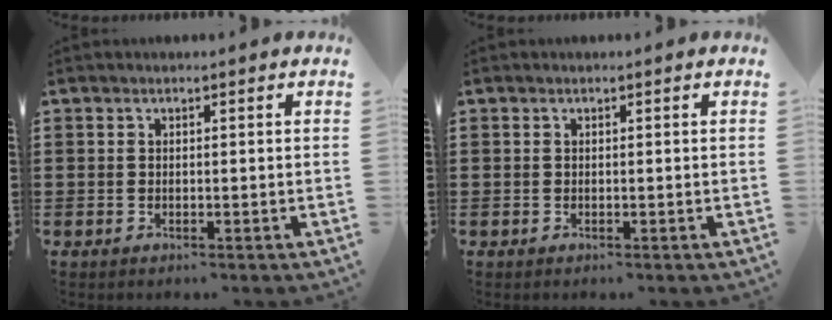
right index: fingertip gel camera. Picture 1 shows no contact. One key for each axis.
{"total": 0.0}